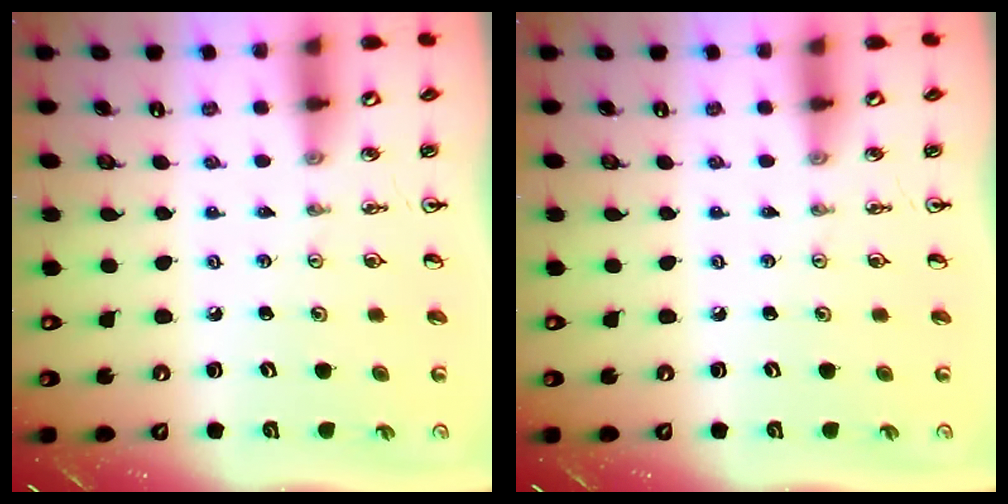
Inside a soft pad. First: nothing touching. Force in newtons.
{"total": 0.0}